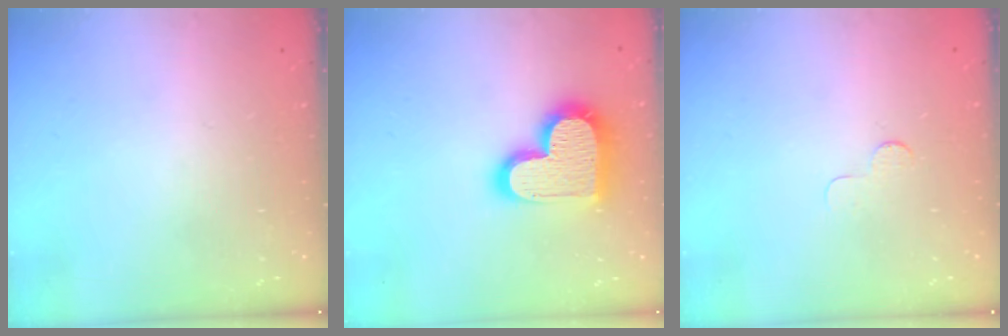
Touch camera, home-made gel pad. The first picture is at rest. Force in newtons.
{"total": 19.5, "press": 19.5, "slide": 1.5}
{"total": 3.0, "press": 2.9, "slide": 0.3}